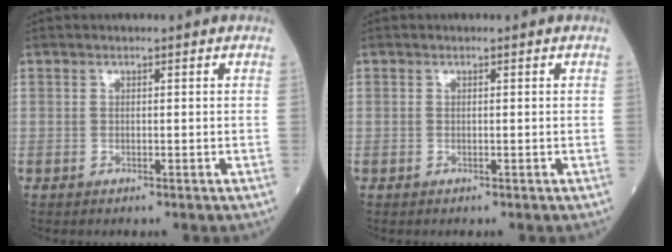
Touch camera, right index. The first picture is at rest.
{"total": 0.0}